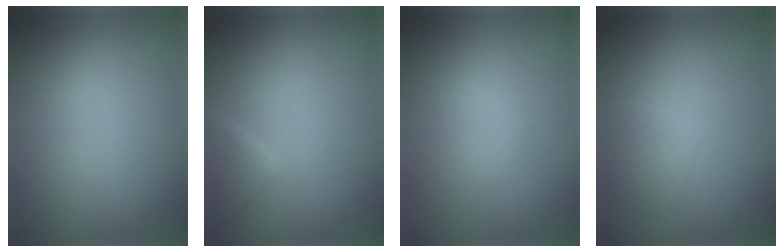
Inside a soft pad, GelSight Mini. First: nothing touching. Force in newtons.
{"total": 1.9, "press": 1.9, "slide": 0.1}
{"total": 1.1, "press": 1.1, "slide": 0.0}
{"total": 1.6, "press": 1.6, "slide": 0.1}